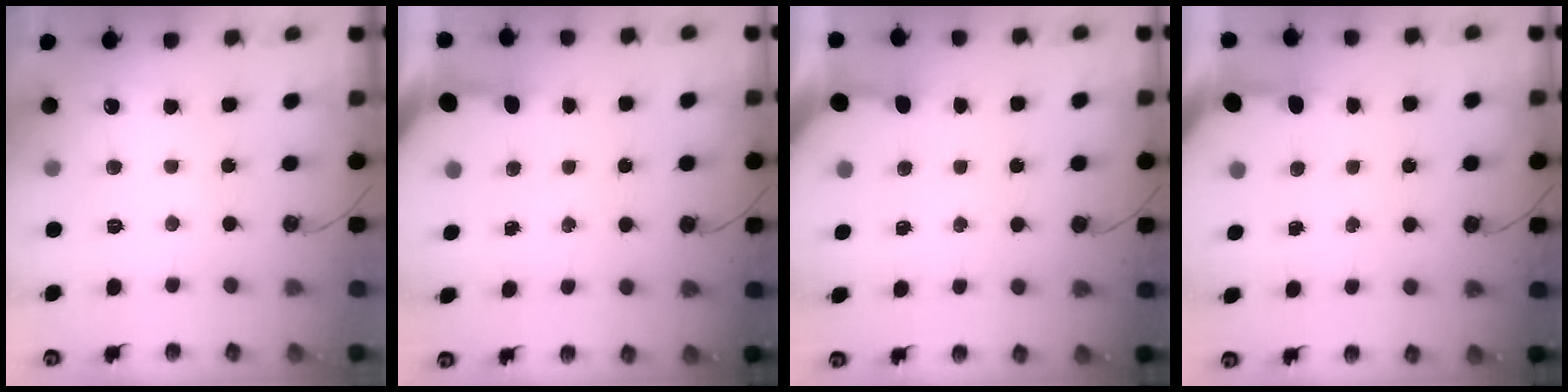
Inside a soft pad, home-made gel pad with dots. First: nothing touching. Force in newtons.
{"total": 3.4, "press": 3.3, "slide": 0.4}
{"total": 3.3, "press": 3.3, "slide": 0.3}
{"total": 3.2, "press": 3.2, "slide": 0.4}